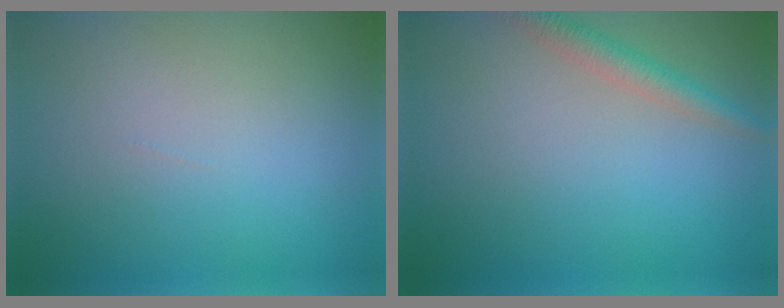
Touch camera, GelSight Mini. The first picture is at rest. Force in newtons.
{"total": 2.4, "press": 2.4, "slide": 0.0}